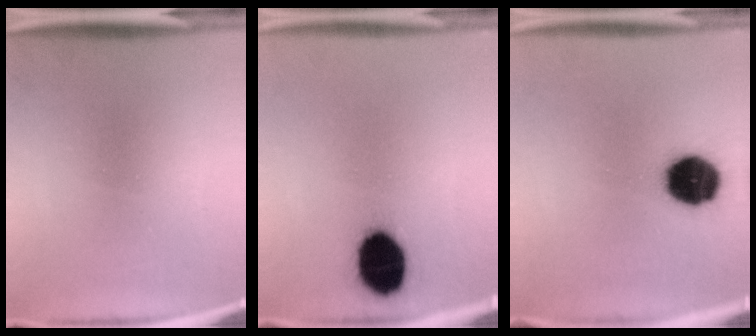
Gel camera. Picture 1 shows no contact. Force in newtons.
{"total": 13.5}
{"total": 14.7}